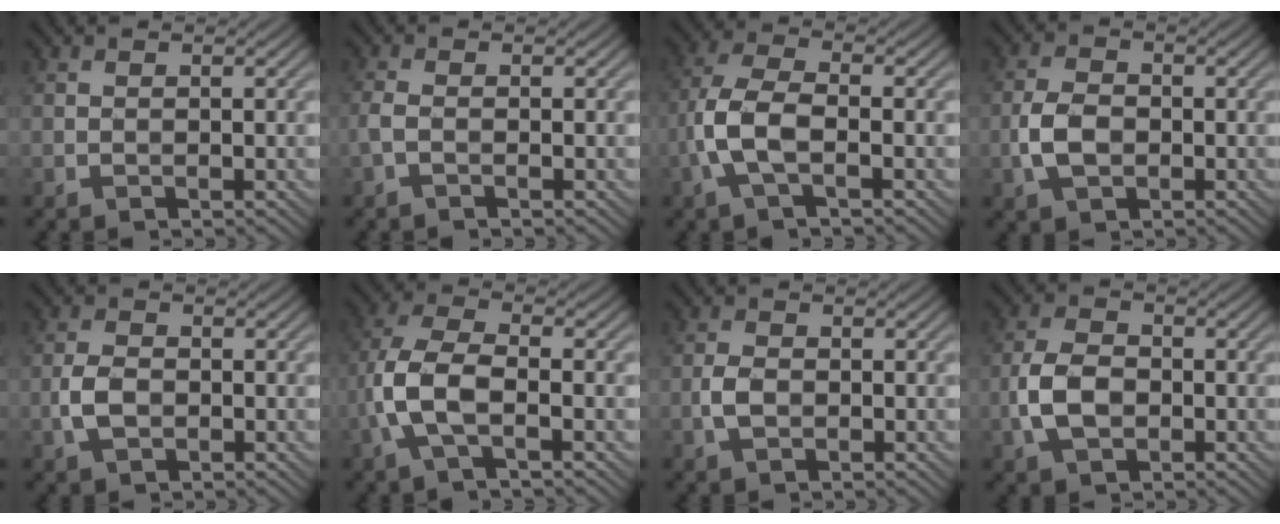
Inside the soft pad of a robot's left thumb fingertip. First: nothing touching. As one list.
[{"total": 1.6, "force": [-0.8, 0.5, 1.3], "torque": [-0.038, 0.002, -0.022]}, {"total": 6.2, "force": [-1.9, 2.4, 5.4], "torque": [-0.127, 0.008, -0.048]}, {"total": 4.6, "force": [-1.2, 2.9, 3.3], "torque": [-0.077, -0.002, -0.029]}, {"total": 3.4, "force": [-0.9, 2.2, 2.5], "torque": [-0.060, 0.000, -0.022]}, {"total": 7.0, "force": [-2.1, 2.8, 6.0], "torque": [-0.145, 0.009, -0.051]}, {"total": 2.5, "force": [-0.6, 1.6, 1.8], "torque": [-0.042, 0.002, -0.016]}, {"total": 5.8, "force": [-1.4, 3.7, 4.3], "torque": [-0.101, -0.001, -0.032]}]